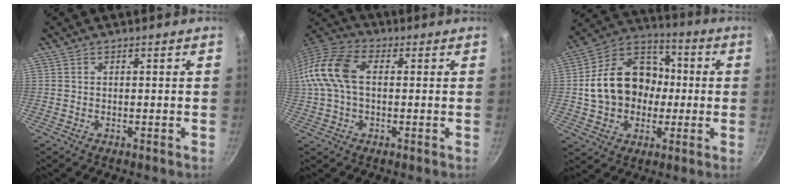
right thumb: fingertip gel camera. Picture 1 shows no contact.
{"total": 13.0, "force": [1.2, 7.9, 10.2], "torque": [-0.205, 0.032, 0.005]}
{"total": 18.4, "force": [-0.5, 14.5, 11.3], "torque": [-0.158, 0.044, -0.016]}